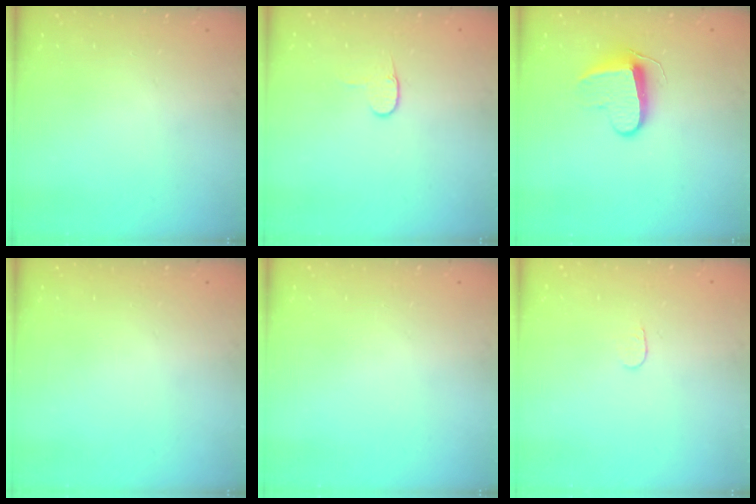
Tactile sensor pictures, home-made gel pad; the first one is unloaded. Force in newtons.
{"total": 4.3, "press": 4.3, "slide": 0.4}
{"total": 9.5, "press": 9.5, "slide": 0.7}
{"total": 0.0}
{"total": 0.0}
{"total": 3.7, "press": 3.6, "slide": 0.3}